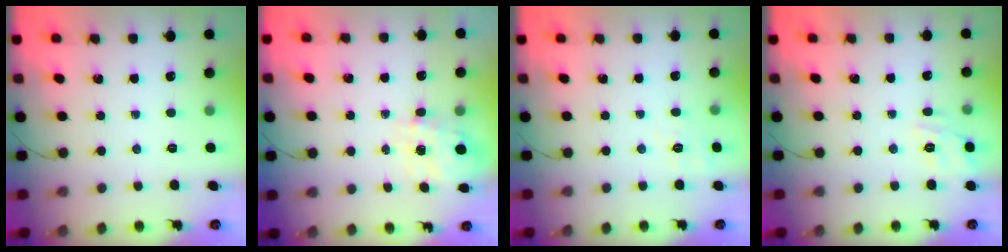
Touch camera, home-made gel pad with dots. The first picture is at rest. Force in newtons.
{"total": 0.7, "press": 0.4, "slide": 0.6}
{"total": 5.5, "press": 5.2, "slide": 1.9}
{"total": 11.4, "press": 11.4, "slide": 1.0}